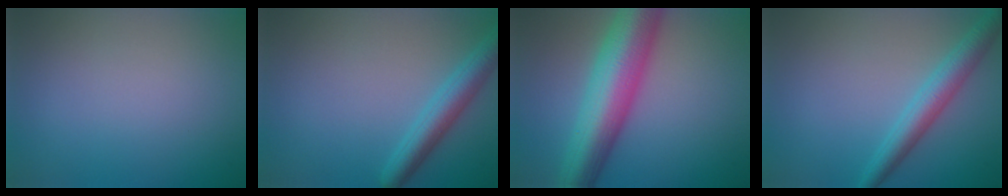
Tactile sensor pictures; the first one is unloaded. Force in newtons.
{"total": 3.8, "press": 3.8, "slide": 0.2}
{"total": 10.0, "press": 10.0, "slide": 0.2}
{"total": 3.8, "press": 3.8, "slide": 0.1}